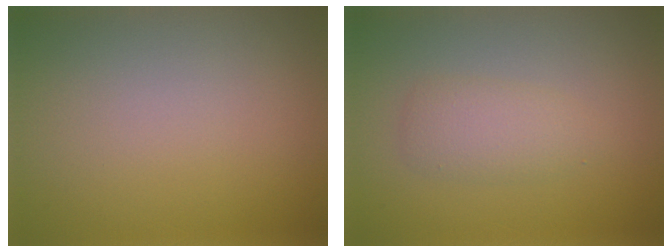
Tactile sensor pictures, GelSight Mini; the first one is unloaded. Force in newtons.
{"total": 2.3, "press": 2.3, "slide": 0.1}